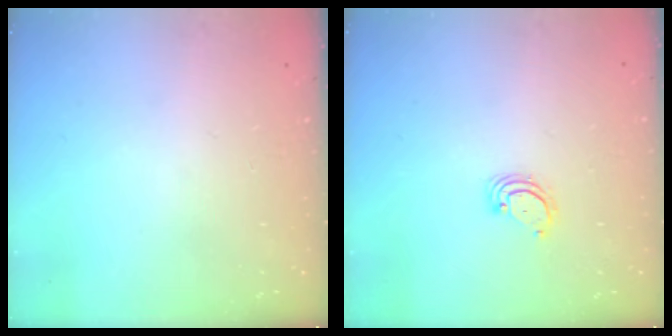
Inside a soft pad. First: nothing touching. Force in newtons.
{"total": 2.9, "press": 2.9, "slide": 0.3}